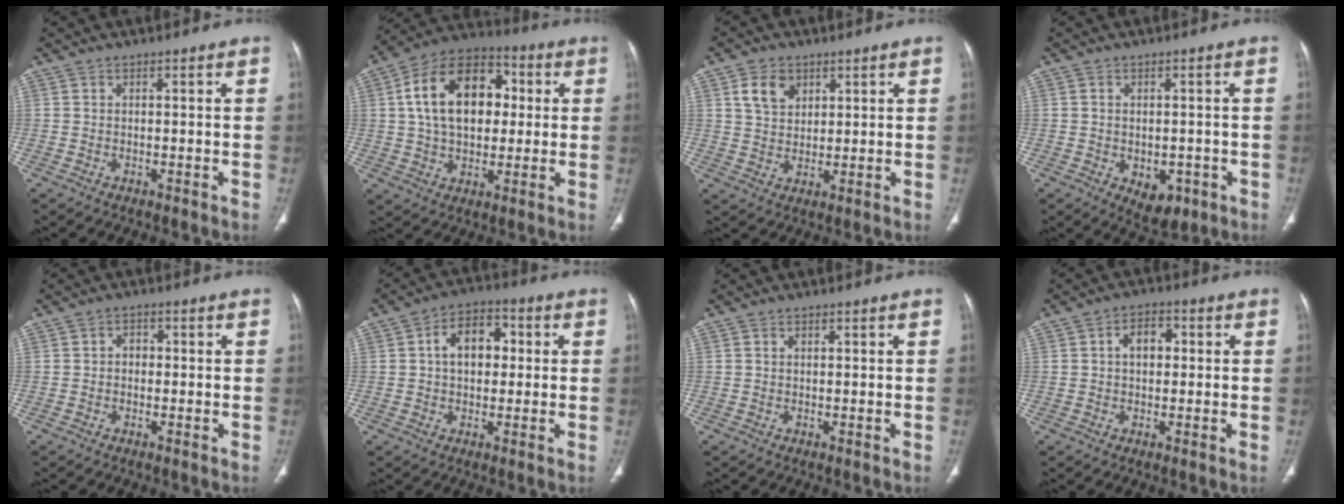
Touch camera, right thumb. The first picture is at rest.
{"total": 19.1, "force": [3.2, 12.7, 14.0], "torque": [-0.208, 0.021, 0.048]}
{"total": 6.3, "force": [3.0, 4.5, 3.2], "torque": [-0.037, -0.013, 0.056]}
{"total": 6.2, "force": [-2.0, 4.1, 4.2], "torque": [-0.040, 0.006, -0.011]}
{"total": 2.2, "force": [-0.1, 1.8, 1.2], "torque": [-0.005, 0.009, -0.009]}
{"total": 9.1, "force": [1.2, 6.3, 6.5], "torque": [-0.077, 0.020, 0.013]}
{"total": 0.7, "force": [0.3, 0.5, 0.4], "torque": [-0.008, 0.000, 0.004]}
{"total": 5.2, "force": [0.6, 3.6, 3.7], "torque": [-0.043, 0.013, 0.004]}